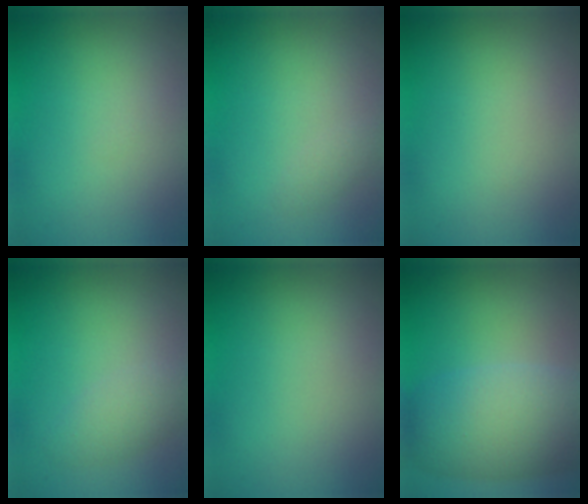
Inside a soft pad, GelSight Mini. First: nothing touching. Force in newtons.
{"total": 0.7, "press": 0.7, "slide": 0.0}
{"total": 0.0}
{"total": 2.2, "press": 2.2, "slide": 0.1}
{"total": 0.0}
{"total": 7.6, "press": 7.6, "slide": 0.6}